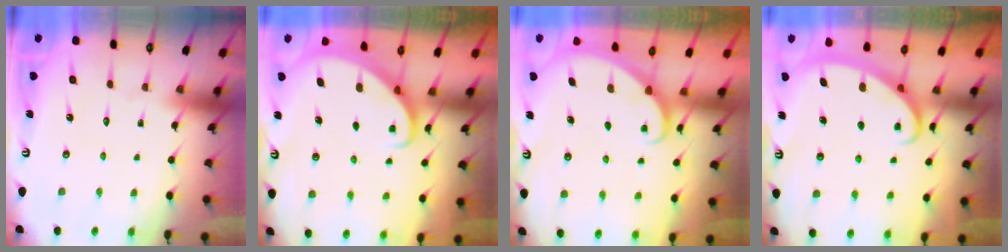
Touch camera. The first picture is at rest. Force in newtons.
{"total": 2.3, "press": 2.3, "slide": 0.3}
{"total": 1.6, "press": 1.6, "slide": 0.1}
{"total": 2.7, "press": 2.7, "slide": 0.4}